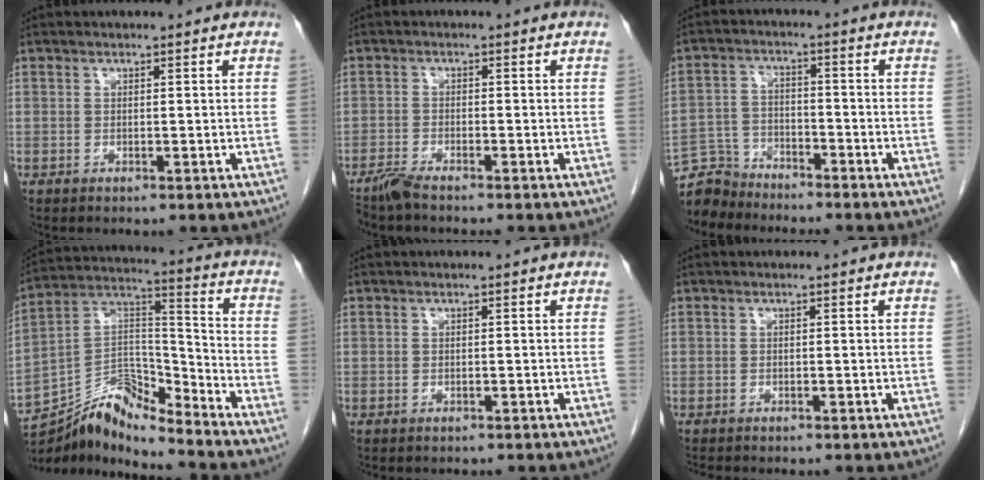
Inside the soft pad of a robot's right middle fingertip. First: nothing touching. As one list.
[{"total": 2.5, "force": [-2.3, 0.0, 1.0], "torque": [-0.028, -0.007, -0.046]}, {"total": 6.0, "force": [-5.7, 1.5, -0.7], "torque": [0.010, 0.001, -0.113]}, {"total": 13.9, "force": [-13.3, 0.8, 3.8], "torque": [-0.062, 0.043, -0.249]}, {"total": 1.5, "force": [-1.4, 0.6, 0.3], "torque": [-0.011, -0.001, -0.016]}, {"total": 2.7, "force": [-2.5, 0.5, 1.1], "torque": [-0.016, -0.005, -0.036]}]